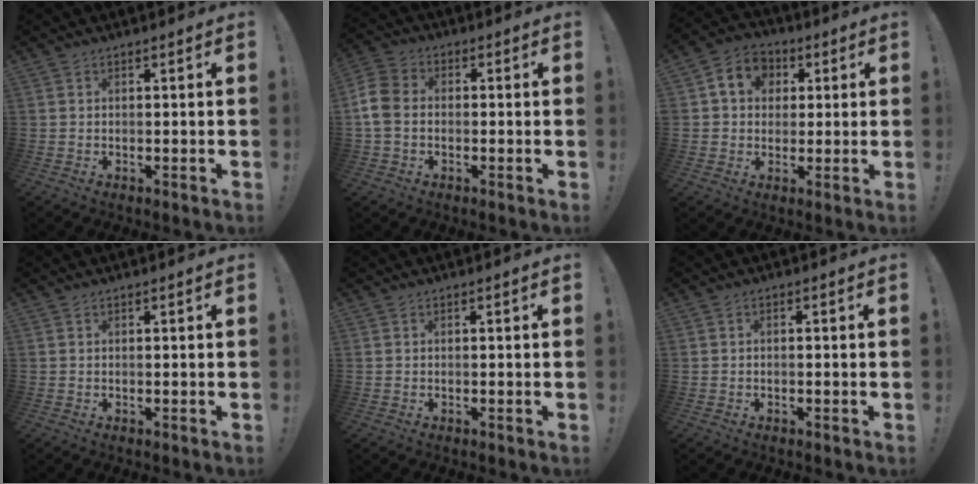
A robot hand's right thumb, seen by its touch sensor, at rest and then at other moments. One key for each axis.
{"total": 8.1, "fx": -0.9, "fy": 6.0, "fz": 5.4, "tx": -0.139, "ty": 0.008, "tz": -0.014}
{"total": 9.2, "fx": 2.1, "fy": 8.0, "fz": 4.0, "tx": -0.055, "ty": 0.002, "tz": 0.045}
{"total": 0.0}
{"total": 0.0}
{"total": 0.9, "fx": -0.8, "fy": -0.1, "fz": 0.5, "tx": -0.014, "ty": 0.003, "tz": -0.012}